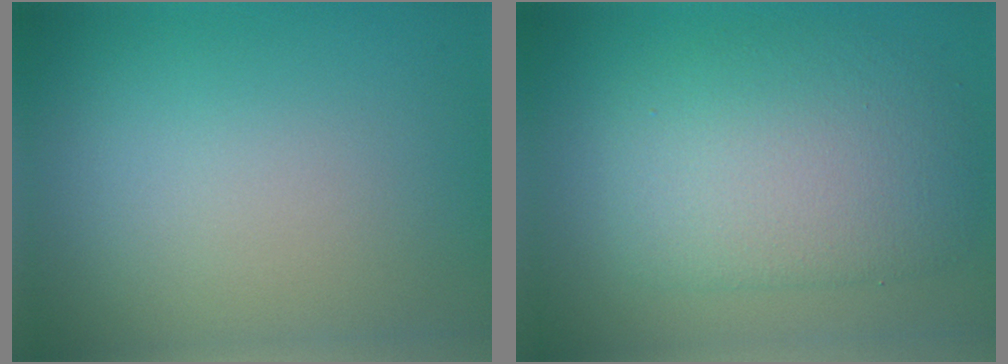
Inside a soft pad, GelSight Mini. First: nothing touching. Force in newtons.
{"total": 6.1, "press": 6.1, "slide": 0.2}